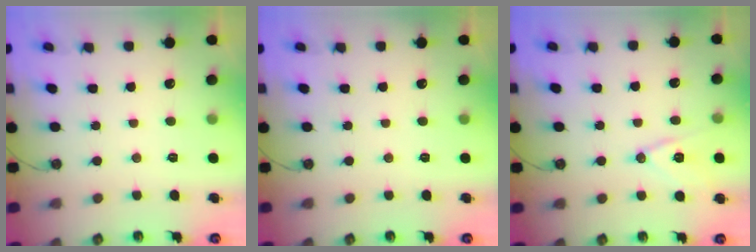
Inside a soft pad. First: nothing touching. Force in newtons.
{"total": 0.0}
{"total": 10.7, "press": 10.1, "slide": 3.4}